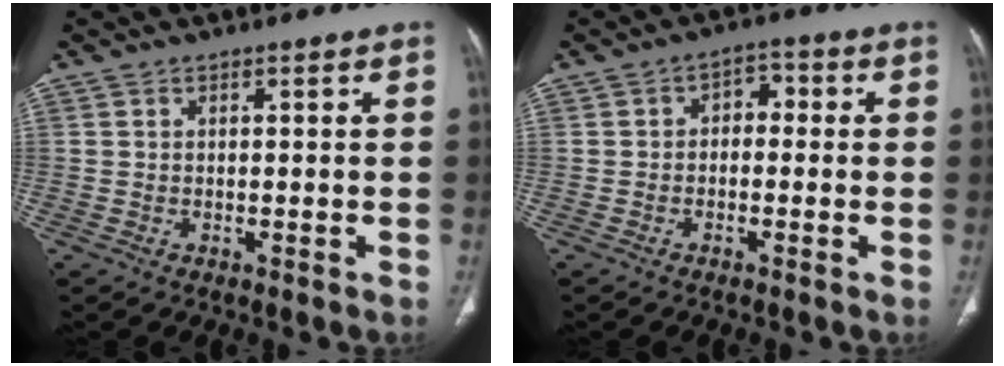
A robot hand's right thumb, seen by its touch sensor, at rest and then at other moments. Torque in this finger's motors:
{"motor_torque": [-0.31, 0.41, 0.23, 0.40, 0.02]}